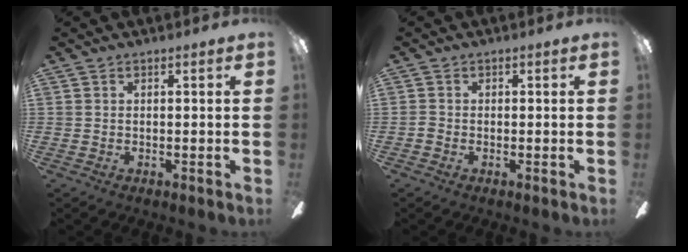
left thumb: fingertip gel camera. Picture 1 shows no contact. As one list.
[{"total": 1.1, "force": [-0.7, 0.7, 0.4], "torque": [-0.007, 0.004, -0.014]}]